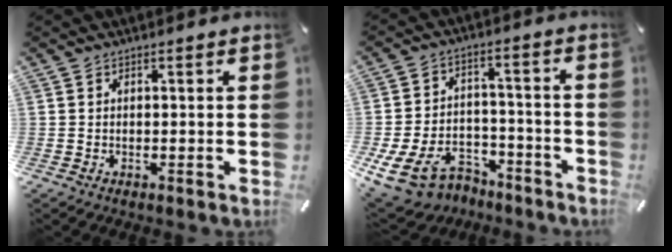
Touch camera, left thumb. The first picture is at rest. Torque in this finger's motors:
{"motor_torque": [0.53, 2.85, 0.48, 0.13, 0.29]}